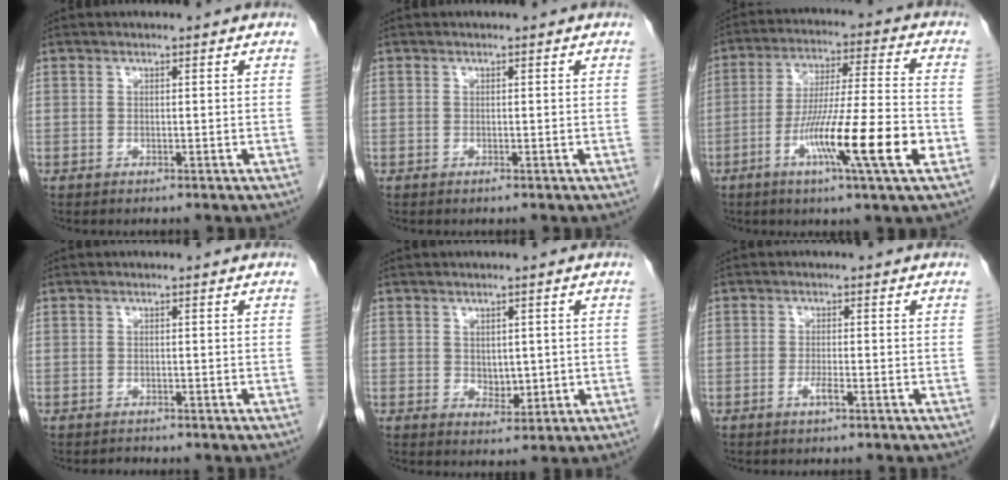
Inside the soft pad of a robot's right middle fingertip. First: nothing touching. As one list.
[{"total": 0.0}, {"total": 14.8, "force": [-5.5, -0.5, 13.7], "torque": [-0.240, -0.017, -0.098]}, {"total": 0.7, "force": [-0.6, 0.1, -0.2], "torque": [-0.001, -0.003, -0.011]}, {"total": 3.0, "force": [0.2, 2.0, 2.2], "torque": [-0.028, -0.006, 0.013]}, {"total": 1.6, "force": [-0.8, 0.0, 1.4], "torque": [-0.026, 0.000, -0.015]}]